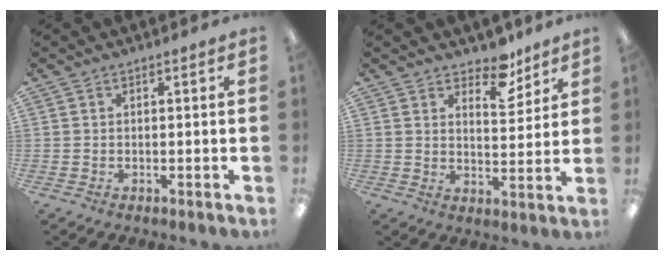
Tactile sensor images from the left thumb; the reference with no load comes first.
{"total": 8.2, "force": [6.7, 3.5, 3.1], "torque": [-0.034, -0.044, 0.116]}